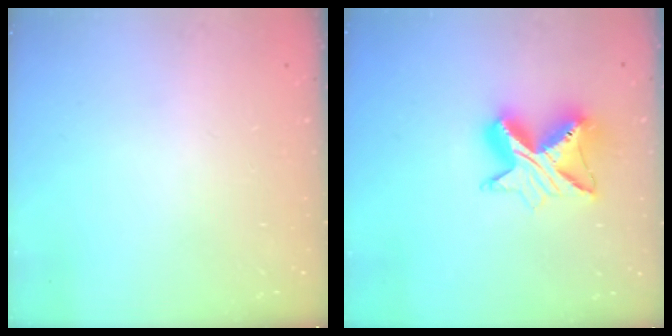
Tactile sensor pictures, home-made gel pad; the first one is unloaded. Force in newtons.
{"total": 10.3, "press": 10.3, "slide": 0.9}